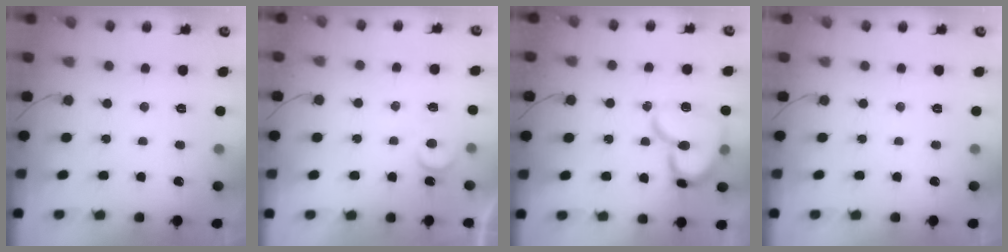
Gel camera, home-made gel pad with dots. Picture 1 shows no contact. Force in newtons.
{"total": 4.4, "press": 4.4, "slide": 0.4}
{"total": 16.1, "press": 16.1, "slide": 1.5}
{"total": 0.0}